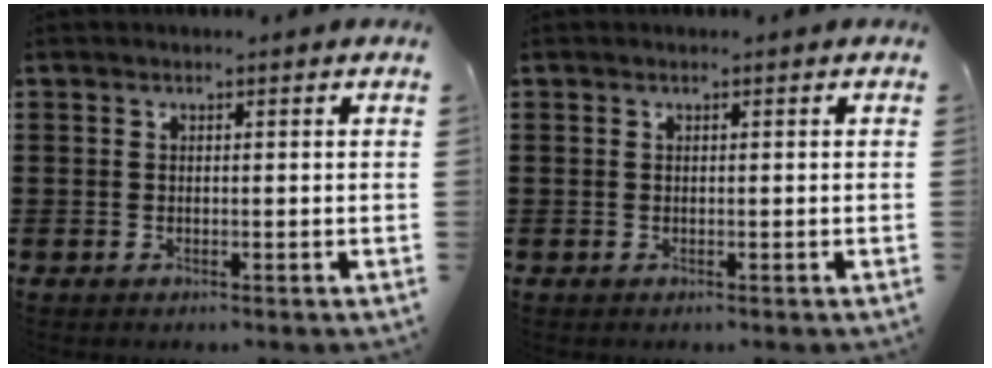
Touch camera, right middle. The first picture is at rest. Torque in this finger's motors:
{"motor_torque": [-0.02, 0.01, 0.06, -0.01]}